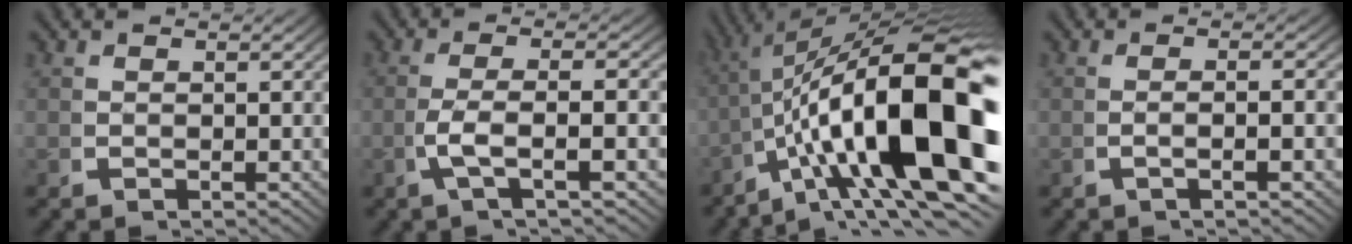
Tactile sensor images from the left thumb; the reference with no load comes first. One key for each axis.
{"total": 4.8, "fx": -0.6, "fy": 0.9, "fz": 4.7, "tx": -0.103, "ty": 0.007, "tz": -0.012}
{"total": 22.9, "fx": -0.6, "fy": 11.9, "fz": 19.6, "tx": -0.289, "ty": -0.035, "tz": 0.005}
{"total": 2.1, "fx": -0.5, "fy": -0.3, "fz": 2.0, "tx": -0.040, "ty": 0.012, "tz": -0.011}